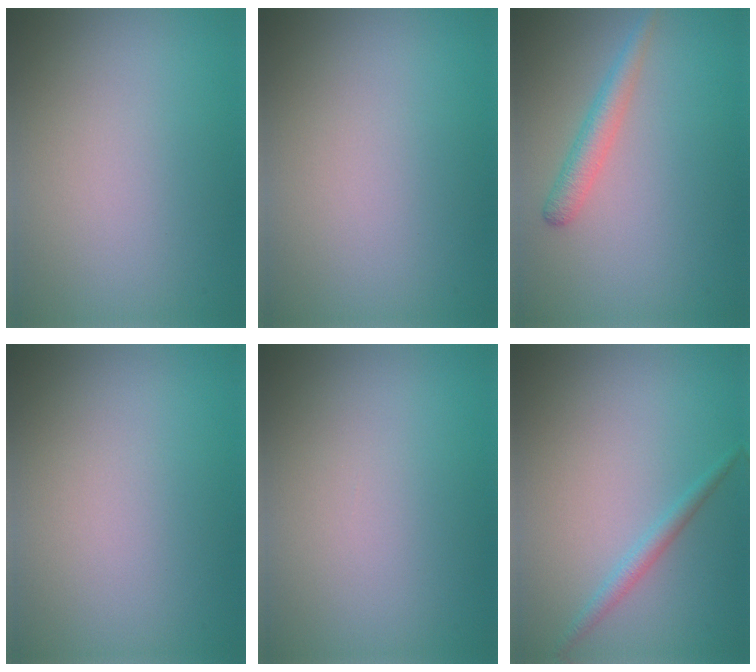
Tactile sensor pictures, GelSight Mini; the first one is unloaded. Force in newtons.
{"total": 0.0}
{"total": 2.3, "press": 2.3, "slide": 0.0}
{"total": 0.0}
{"total": 0.0}
{"total": 1.4, "press": 1.4, "slide": 0.0}